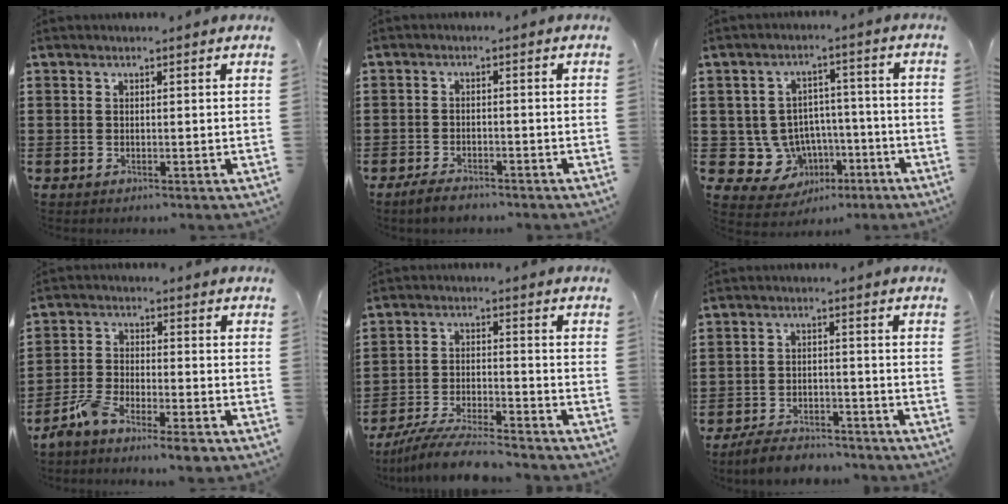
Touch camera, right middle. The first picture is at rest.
{"total": 2.5, "force": [-2.2, 0.6, 1.1], "torque": [-0.029, 0.000, -0.045]}
{"total": 6.9, "force": [-1.8, 6.6, 1.3], "torque": [-0.042, 0.007, -0.022]}
{"total": 5.7, "force": [-4.9, 1.0, 2.8], "torque": [-0.072, -0.003, -0.098]}
{"total": 7.3, "force": [-6.7, 0.5, 2.8], "torque": [-0.059, -0.002, -0.128]}
{"total": 4.3, "force": [-4.2, 0.7, 0.5], "torque": [-0.019, 0.007, -0.089]}